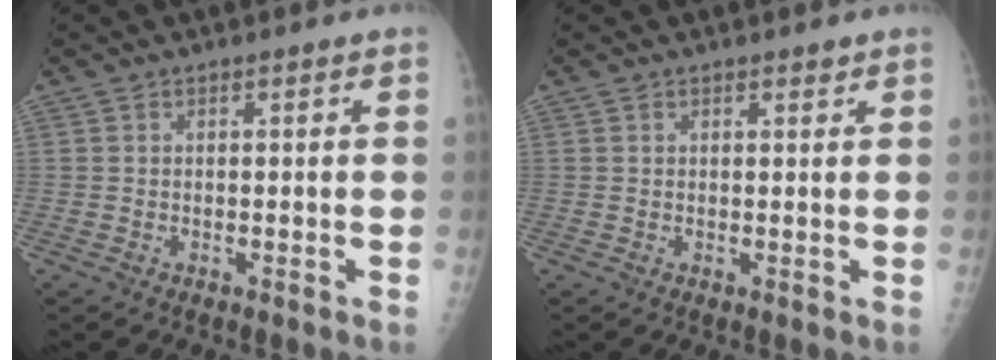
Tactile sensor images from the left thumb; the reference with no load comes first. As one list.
[{"total": 1.0, "force": [0.8, 0.5, 0.5], "torque": [-0.001, -0.004, 0.009]}]